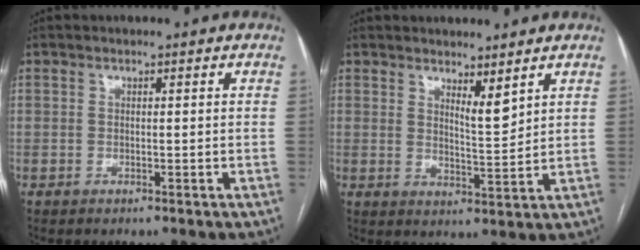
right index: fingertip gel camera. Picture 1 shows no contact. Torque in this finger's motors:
{"motor_torque": [-0.09, 0.07, -0.08, -0.01]}